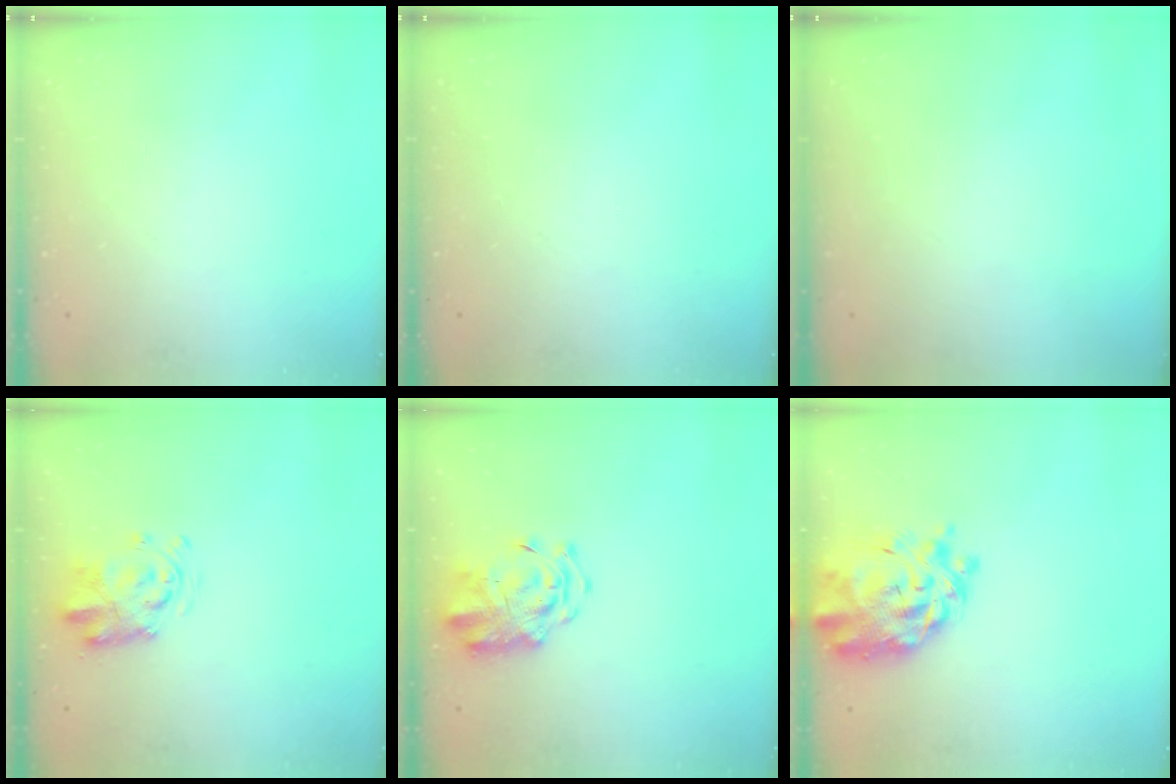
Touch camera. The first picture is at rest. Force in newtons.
{"total": 0.0}
{"total": 0.0}
{"total": 3.1, "press": 3.1, "slide": 0.6}
{"total": 3.6, "press": 3.4, "slide": 1.0}
{"total": 11.1, "press": 10.3, "slide": 4.0}